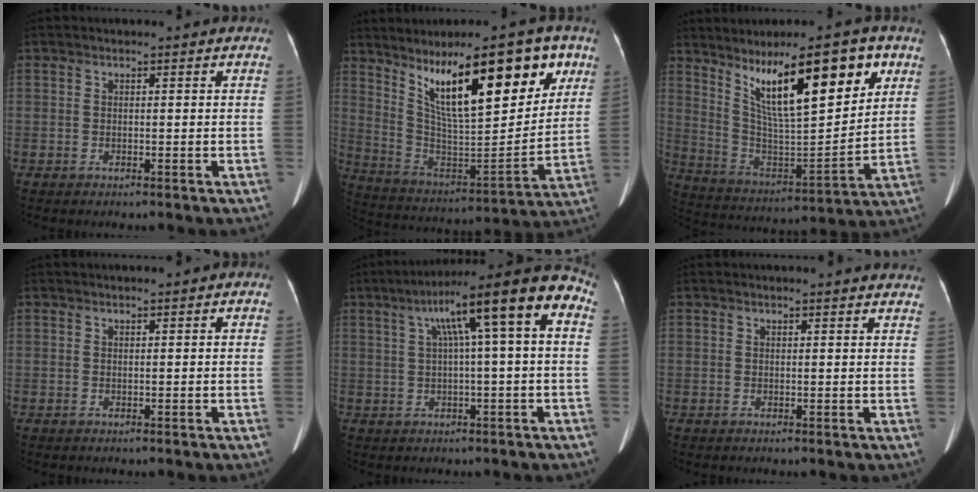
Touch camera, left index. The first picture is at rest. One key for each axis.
{"total": 20.4, "fx": 11.2, "fy": 5.2, "fz": 16.3, "tx": -0.255, "ty": 0.010, "tz": 0.198}
{"total": 17.7, "fx": 9.6, "fy": 3.8, "fz": 14.4, "tx": -0.238, "ty": 0.005, "tz": 0.176}
{"total": 0.8, "fx": 0.5, "fy": 0.3, "fz": 0.6, "tx": -0.011, "ty": 0.013, "tz": 0.007}
{"total": 13.5, "fx": 3.7, "fy": 0.7, "fz": 12.9, "tx": -0.192, "ty": 0.046, "tz": 0.050}
{"total": 9.5, "fx": 9.0, "fy": 1.3, "fz": 2.7, "tx": -0.023, "ty": 0.014, "tz": 0.085}